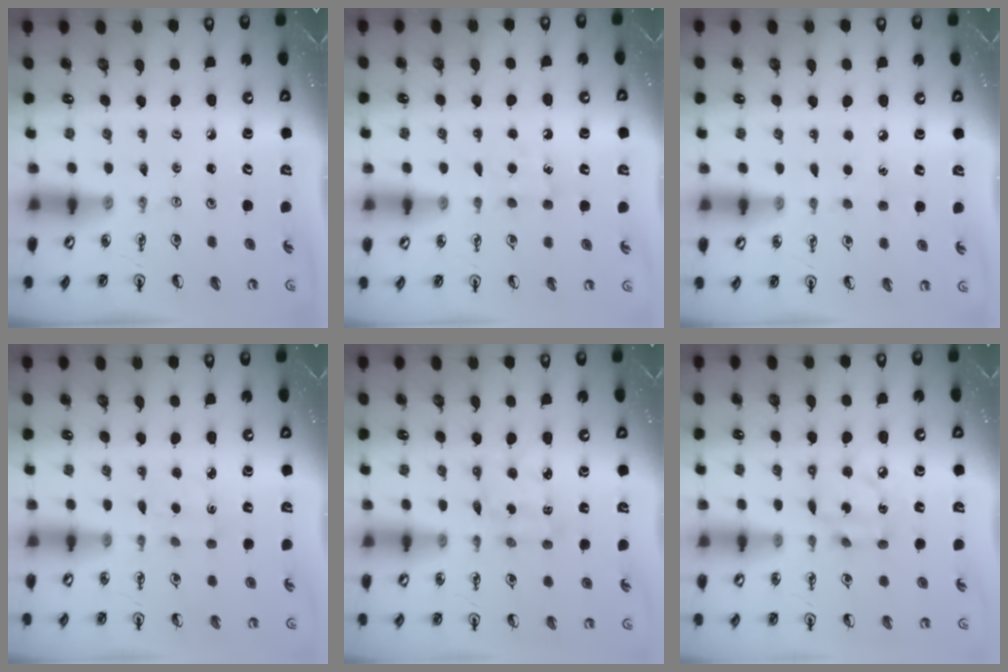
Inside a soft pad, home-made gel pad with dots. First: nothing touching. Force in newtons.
{"total": 5.3, "press": 5.3, "slide": 0.6}
{"total": 4.0, "press": 4.0, "slide": 0.5}
{"total": 1.7, "press": 1.6, "slide": 0.4}
{"total": 2.3, "press": 2.3, "slide": 0.3}
{"total": 9.4, "press": 9.4, "slide": 0.5}